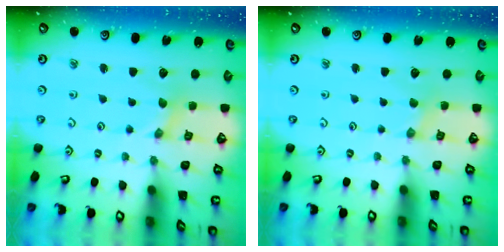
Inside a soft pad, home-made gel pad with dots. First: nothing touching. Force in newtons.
{"total": 0.0}